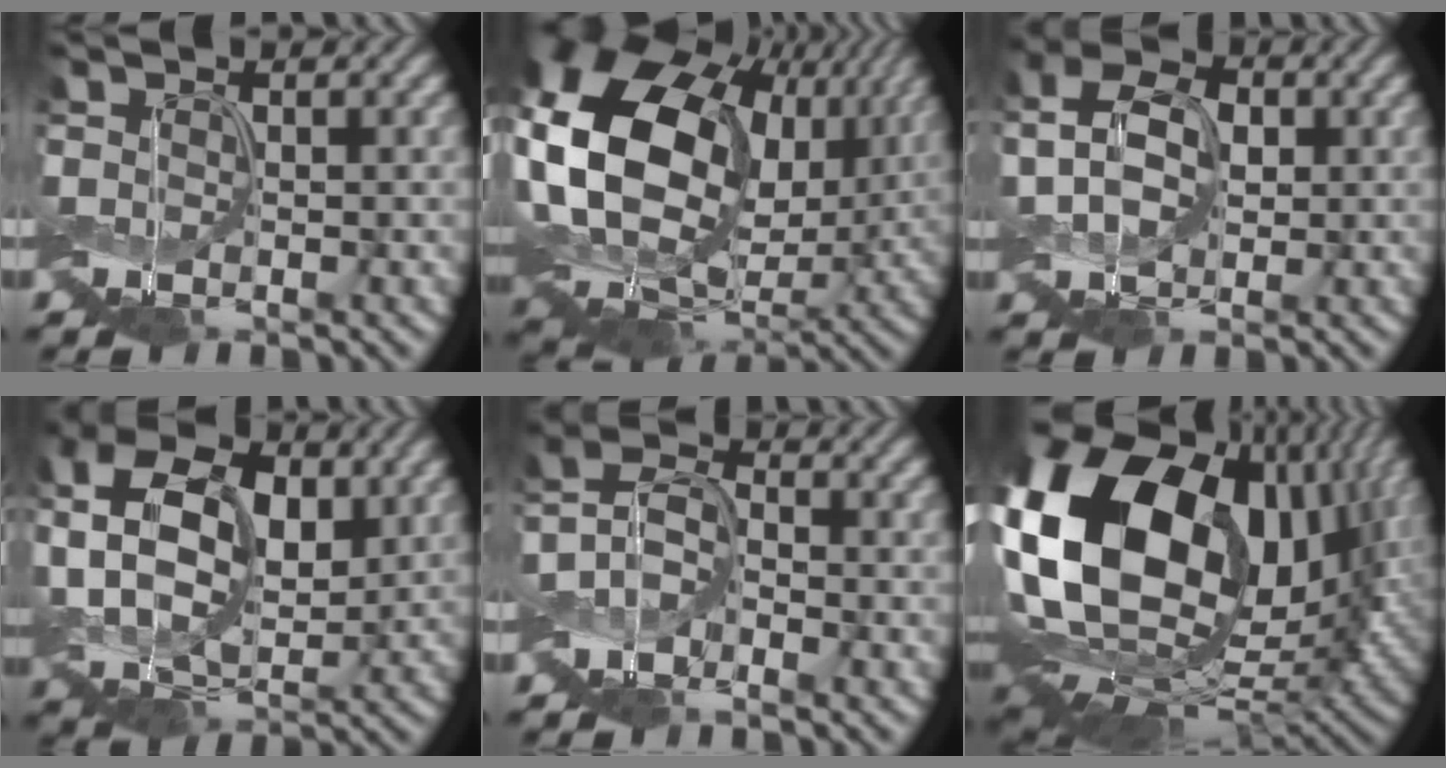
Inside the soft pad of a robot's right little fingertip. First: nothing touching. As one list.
[{"total": 17.8, "force": [3.2, 13.7, 10.9], "torque": [-0.247, -0.009, 0.079]}, {"total": 5.7, "force": [0.2, 3.9, 4.2], "torque": [-0.101, 0.012, -0.001]}, {"total": 10.9, "force": [2.2, 7.3, 7.8], "torque": [-0.152, 0.013, 0.031]}, {"total": 2.9, "force": [-1.1, 1.7, 2.0], "torque": [-0.036, 0.009, -0.036]}, {"total": 20.2, "force": [3.2, 13.7, 14.4], "torque": [-0.324, -0.003, 0.068]}]